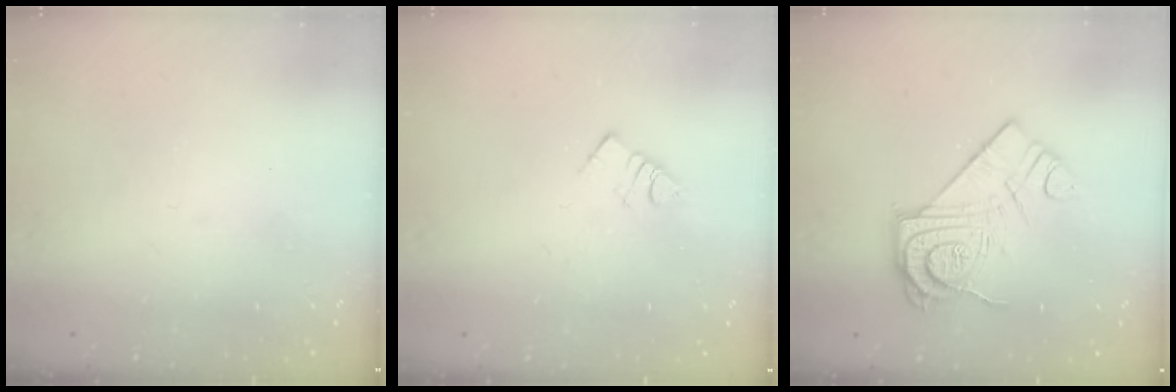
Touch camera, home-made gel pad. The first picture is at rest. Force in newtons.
{"total": 4.0, "press": 4.0, "slide": 0.4}
{"total": 14.3, "press": 14.3, "slide": 0.7}